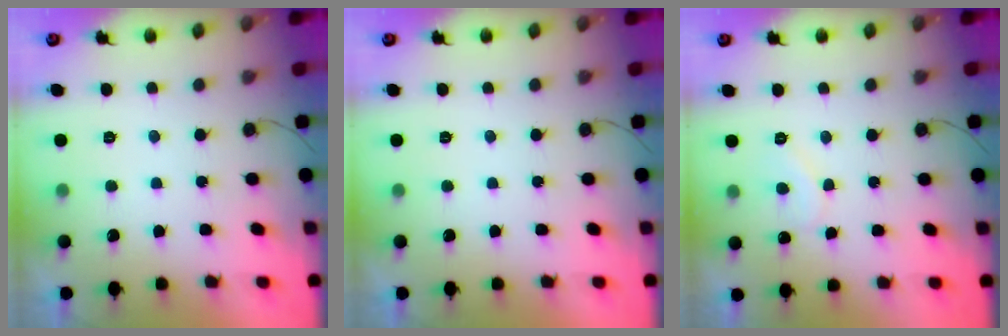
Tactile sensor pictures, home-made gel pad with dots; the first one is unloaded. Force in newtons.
{"total": 0.0}
{"total": 5.6, "press": 5.6, "slide": 0.4}